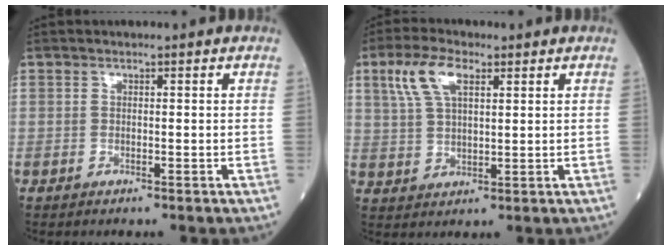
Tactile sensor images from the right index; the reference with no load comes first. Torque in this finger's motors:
{"motor_torque": [0.32, 0.15, 0.15, 0.07]}